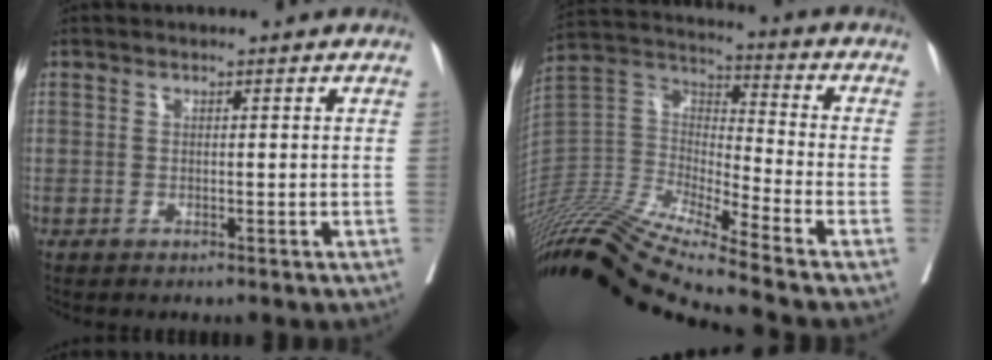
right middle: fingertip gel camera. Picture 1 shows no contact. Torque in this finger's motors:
{"motor_torque": [-0.88, -1.26, 0.10, 0.12]}